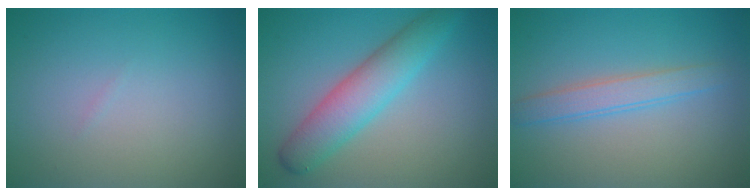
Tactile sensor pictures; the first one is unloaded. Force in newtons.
{"total": 5.0, "press": 5.0, "slide": 0.1}
{"total": 2.5, "press": 2.5, "slide": 0.0}